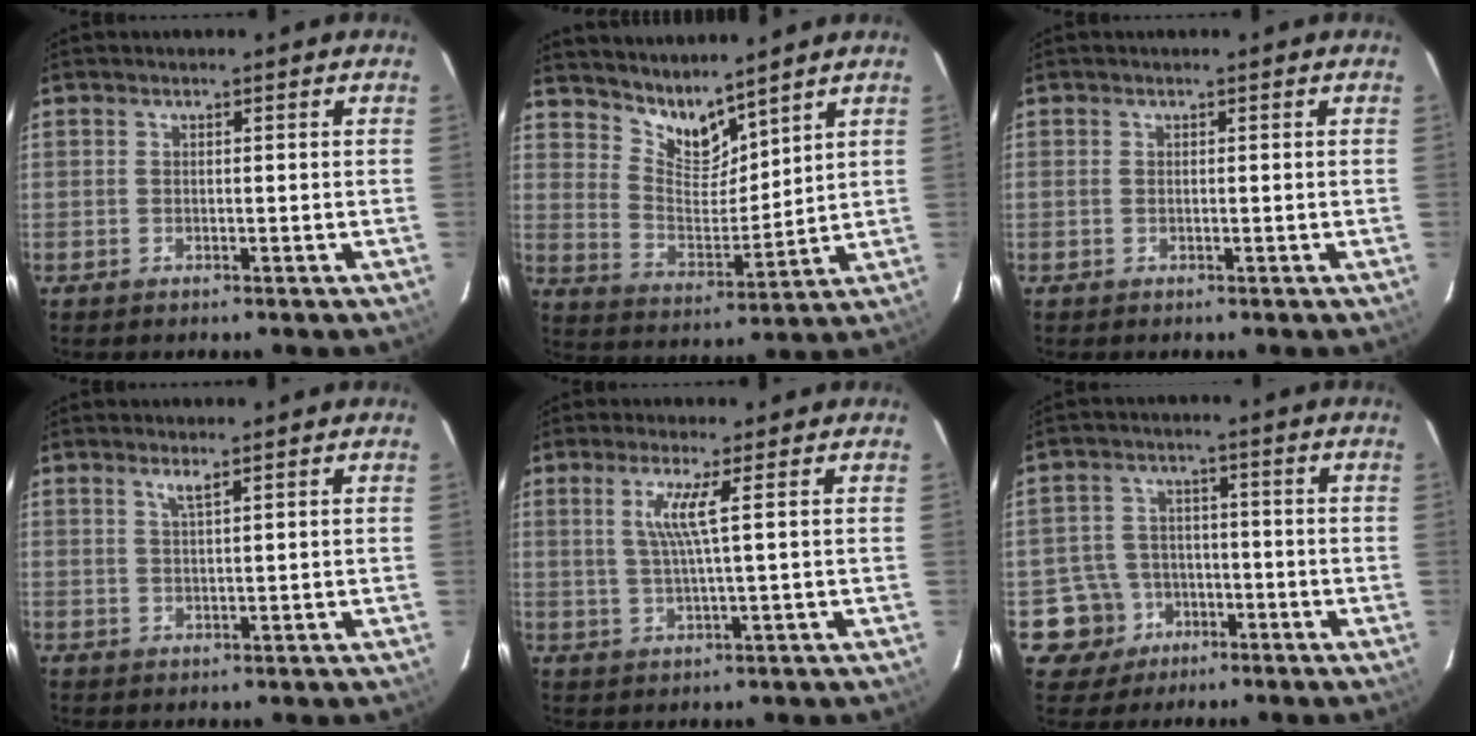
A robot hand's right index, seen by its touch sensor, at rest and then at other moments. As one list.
[{"total": 9.3, "force": [8.3, 2.4, 3.5], "torque": [-0.064, -0.009, 0.162]}, {"total": 0.0}, {"total": 1.7, "force": [1.2, 0.0, 1.2], "torque": [-0.024, 0.000, 0.022]}, {"total": 4.3, "force": [1.5, -1.1, 3.9], "torque": [-0.069, -0.002, 0.029]}, {"total": 7.5, "force": [-3.5, 6.7, 0.4], "torque": [-0.030, 0.024, -0.047]}]